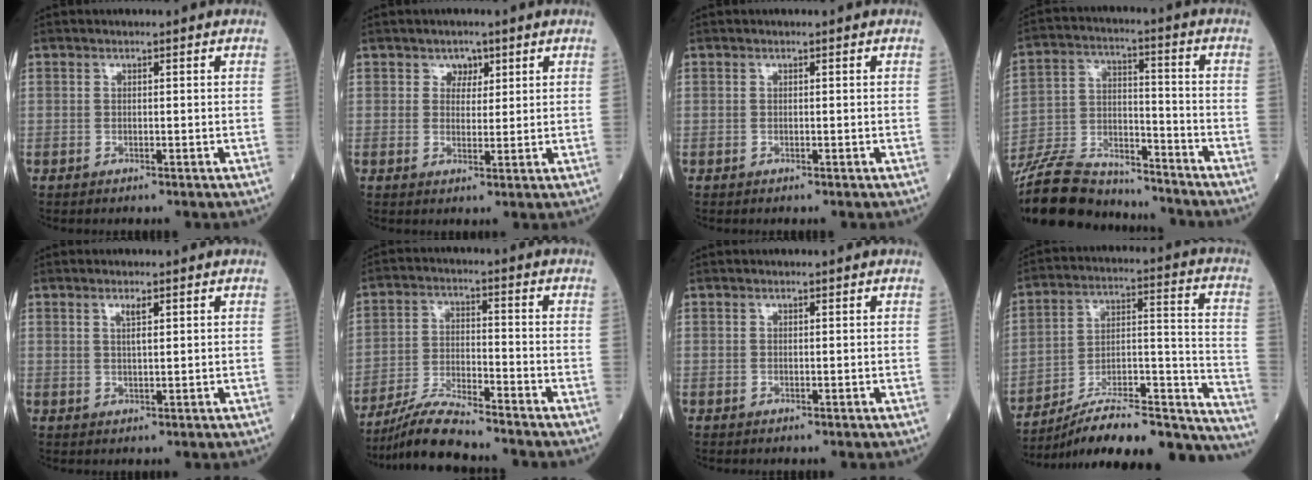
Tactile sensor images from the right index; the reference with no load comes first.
{"total": 2.5, "force": [1.5, 1.9, 0.9], "torque": [-0.007, 0.000, 0.021]}
{"total": 0.0}
{"total": 19.2, "force": [-17.8, 4.6, 5.4], "torque": [-0.127, 0.007, -0.300]}
{"total": 2.3, "force": [1.2, 0.4, 1.9], "torque": [-0.038, 0.000, 0.023]}
{"total": 8.4, "force": [-7.8, 0.0, 3.1], "torque": [-0.061, -0.015, -0.146]}
{"total": 0.0}
{"total": 25.6, "force": [-22.8, 3.4, 11.2], "torque": [-0.103, 0.032, -0.340]}